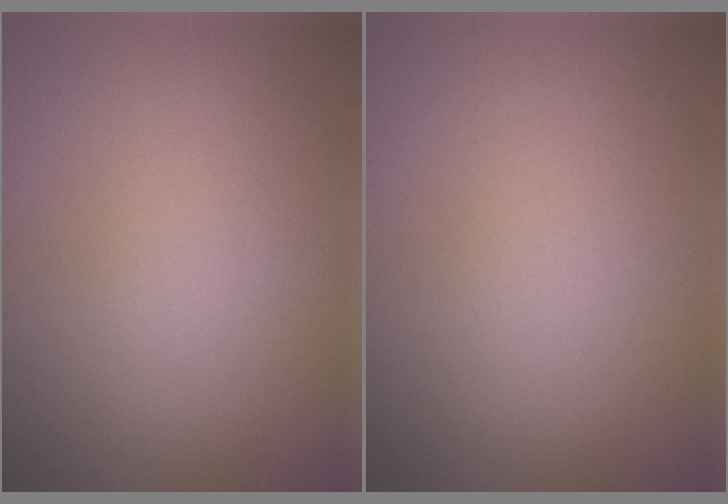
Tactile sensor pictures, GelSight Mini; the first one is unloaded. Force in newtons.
{"total": 0.0}